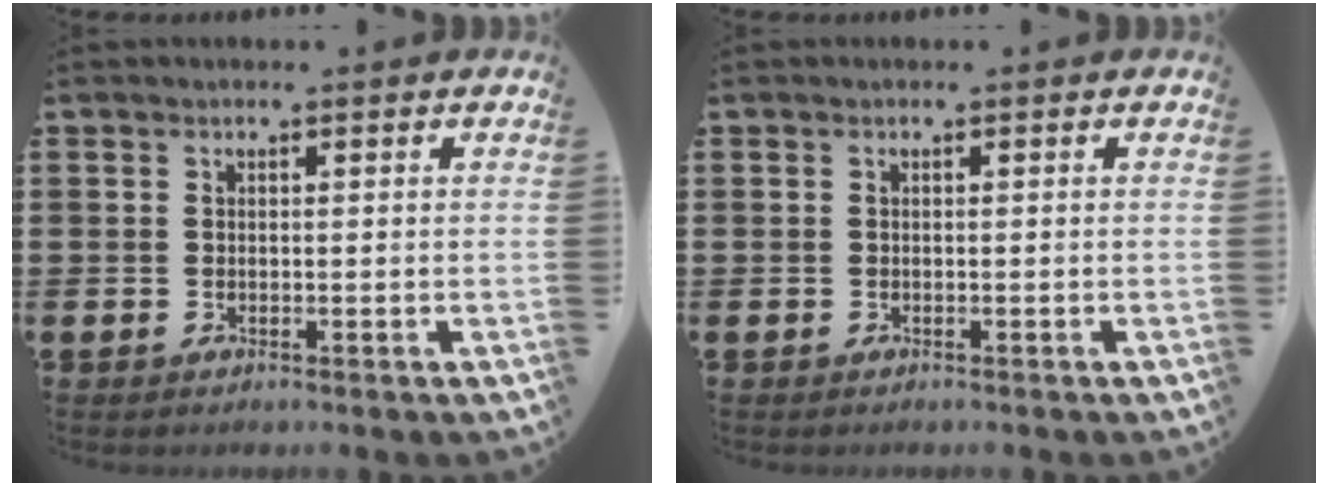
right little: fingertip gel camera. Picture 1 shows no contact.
{"total": 0.0}